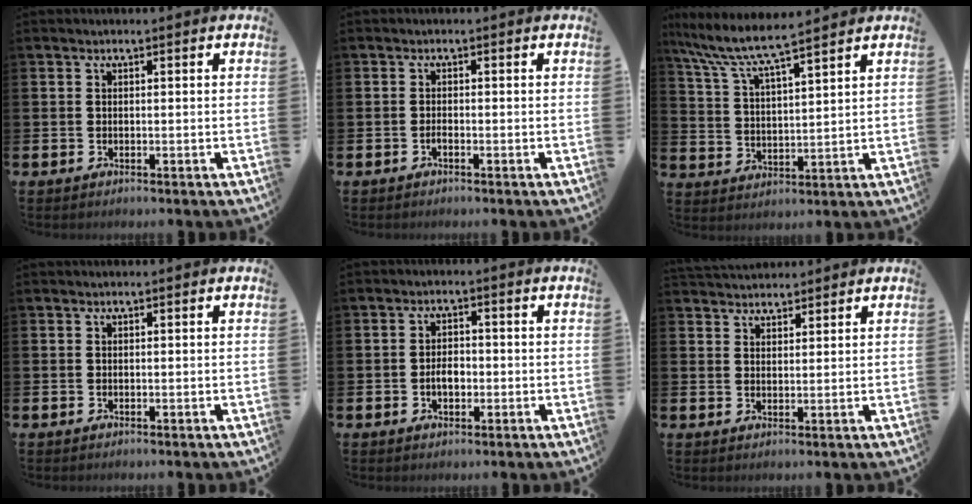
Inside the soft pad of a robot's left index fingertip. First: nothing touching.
{"total": 0.6, "force": [-0.5, 0.1, 0.3], "torque": [-0.014, 0.000, -0.007]}
{"total": 7.6, "force": [7.1, 0.2, 2.6], "torque": [-0.080, -0.043, 0.123]}
{"total": 0.0}
{"total": 2.8, "force": [-0.7, 1.7, 2.1], "torque": [-0.022, -0.004, -0.018]}
{"total": 3.2, "force": [3.1, 1.0, -0.1], "torque": [0.003, -0.013, 0.056]}